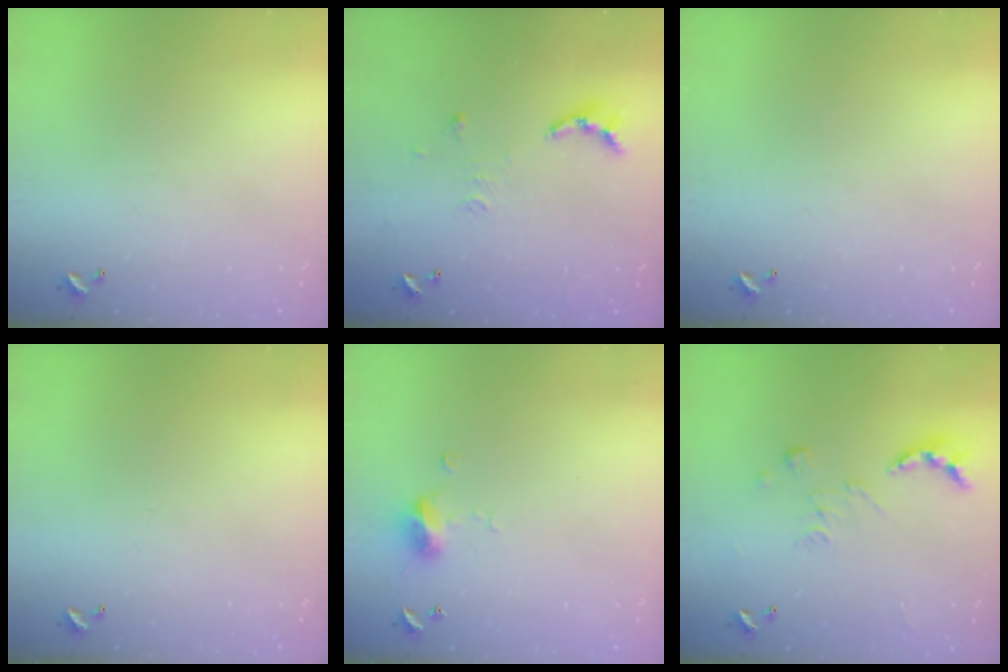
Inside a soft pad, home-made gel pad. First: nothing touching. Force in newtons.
{"total": 9.3, "press": 9.2, "slide": 0.9}
{"total": 0.0}
{"total": 0.0}
{"total": 5.8, "press": 5.7, "slide": 0.7}
{"total": 2.6, "press": 1.9, "slide": 1.8}